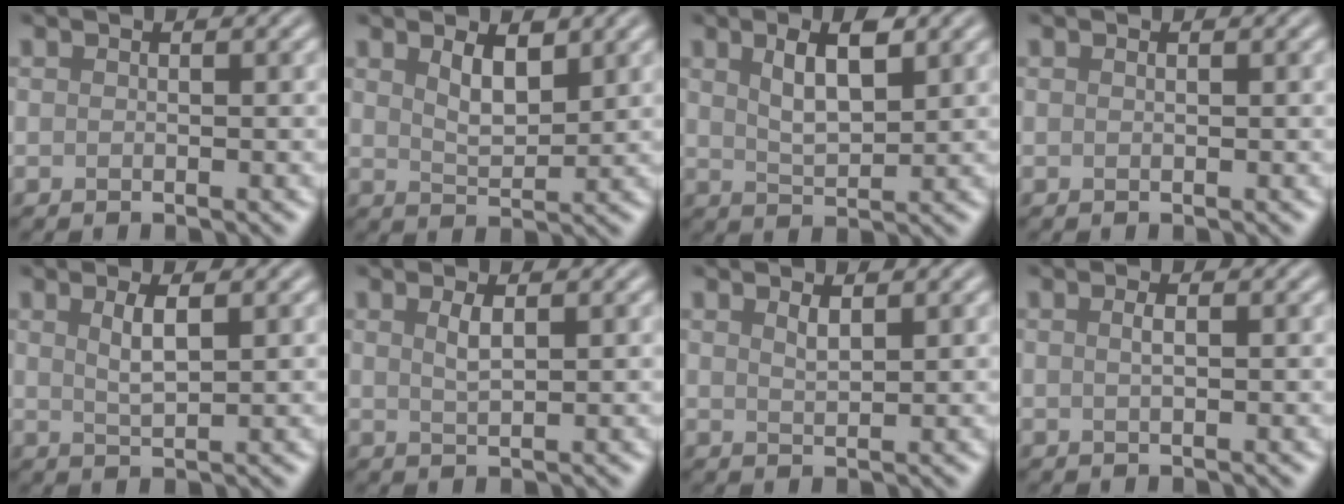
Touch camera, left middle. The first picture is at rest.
{"total": 2.8, "force": [1.6, 1.2, 2.0], "torque": [-0.042, -0.005, 0.032]}
{"total": 4.2, "force": [1.9, 1.6, 3.4], "torque": [-0.066, 0.003, 0.035]}
{"total": 0.0}
{"total": 2.3, "force": [1.0, 0.6, 2.0], "torque": [-0.036, 0.001, 0.020]}
{"total": 1.5, "force": [0.7, 0.4, 1.3], "torque": [-0.028, -0.001, 0.014]}
{"total": 1.3, "force": [0.9, 0.3, 0.9], "torque": [-0.018, 0.000, 0.016]}
{"total": 0.9, "force": [0.2, 0.2, 0.8], "torque": [-0.017, 0.004, 0.003]}